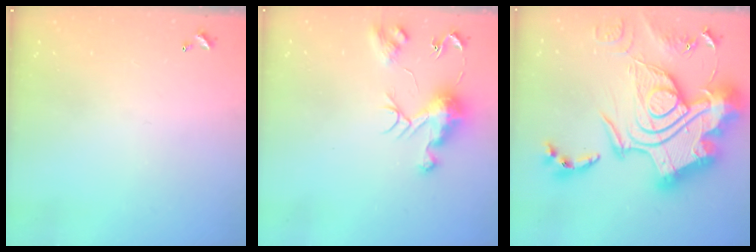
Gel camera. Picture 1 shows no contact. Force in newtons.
{"total": 10.1, "press": 10.0, "slide": 0.8}
{"total": 0.6, "press": 0.6, "slide": 0.0}